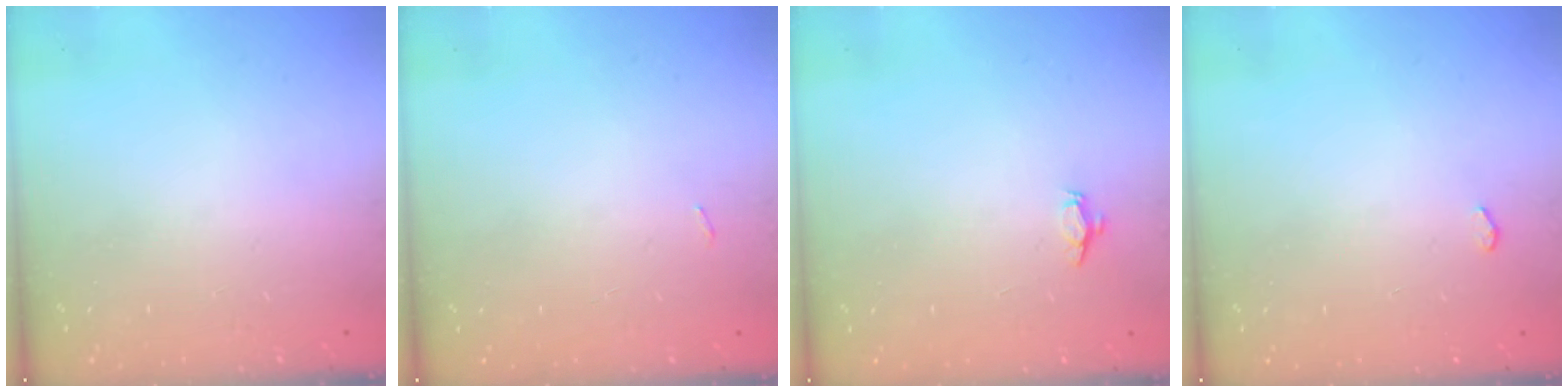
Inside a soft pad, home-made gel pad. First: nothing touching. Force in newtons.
{"total": 2.8, "press": 2.4, "slide": 1.4}
{"total": 3.8, "press": 3.8, "slide": 0.3}
{"total": 2.2, "press": 2.2, "slide": 0.3}